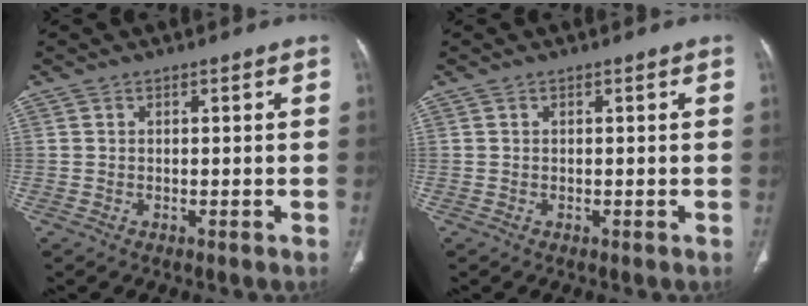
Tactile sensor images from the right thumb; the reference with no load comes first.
{"total": 0.0}